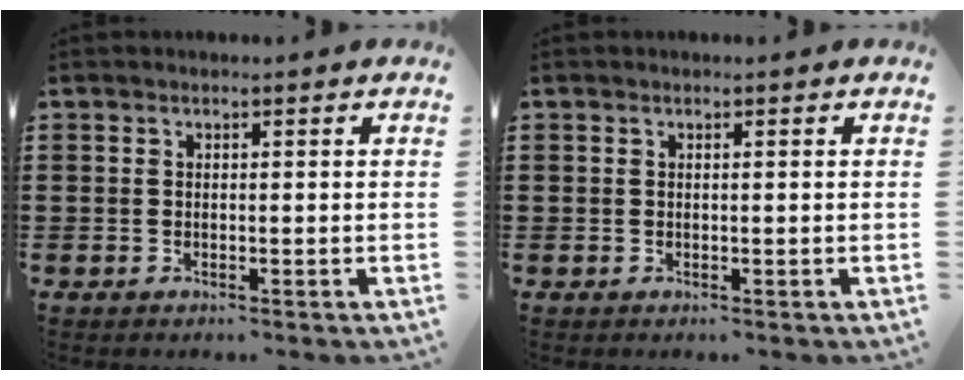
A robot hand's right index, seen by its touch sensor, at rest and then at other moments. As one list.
[{"total": 0.0}]